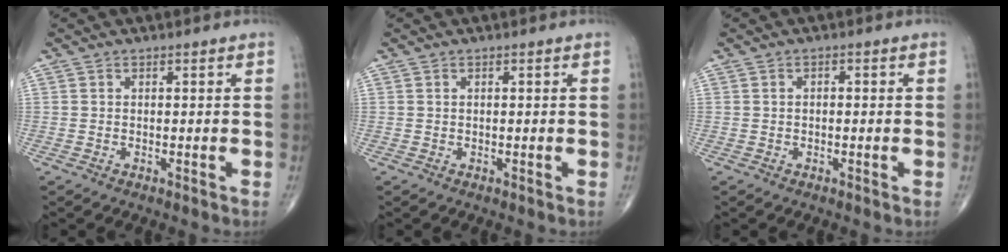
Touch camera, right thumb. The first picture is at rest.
{"total": 0.0}
{"total": 0.8, "force": [0.0, 0.5, 0.6], "torque": [-0.008, 0.004, -0.002]}